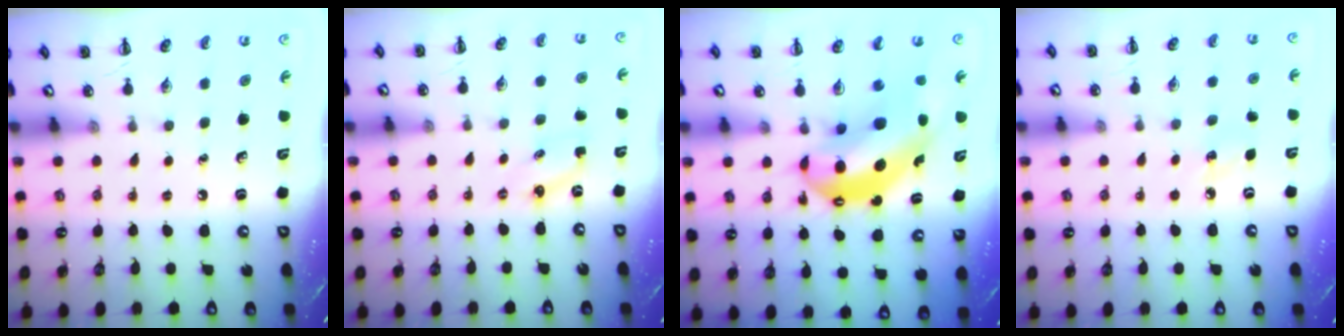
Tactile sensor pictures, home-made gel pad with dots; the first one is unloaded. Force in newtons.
{"total": 2.9, "press": 2.8, "slide": 0.9}
{"total": 12.0, "press": 11.6, "slide": 3.0}
{"total": 3.9, "press": 3.7, "slide": 1.0}